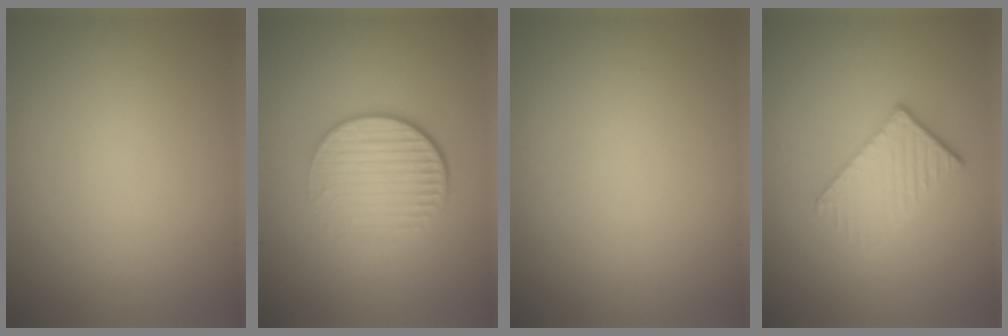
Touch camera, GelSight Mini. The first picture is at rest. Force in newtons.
{"total": 4.5, "press": 2.8, "slide": 3.5}
{"total": 0.0}
{"total": 3.2, "press": 2.8, "slide": 1.5}